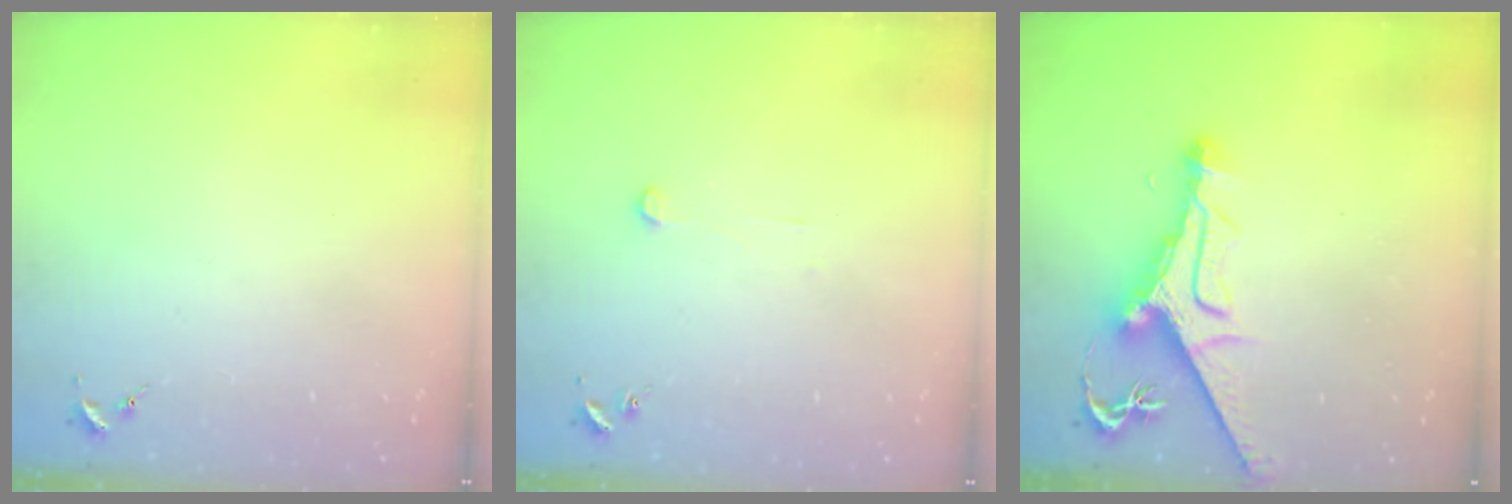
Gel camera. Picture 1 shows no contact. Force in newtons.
{"total": 2.9, "press": 2.9, "slide": 0.2}
{"total": 12.3, "press": 12.2, "slide": 1.7}